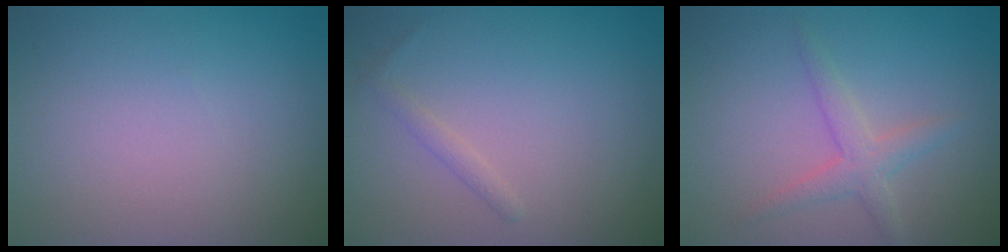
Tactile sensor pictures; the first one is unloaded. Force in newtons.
{"total": 0.9, "press": 0.9, "slide": 0.1}
{"total": 2.2, "press": 2.2, "slide": 0.1}